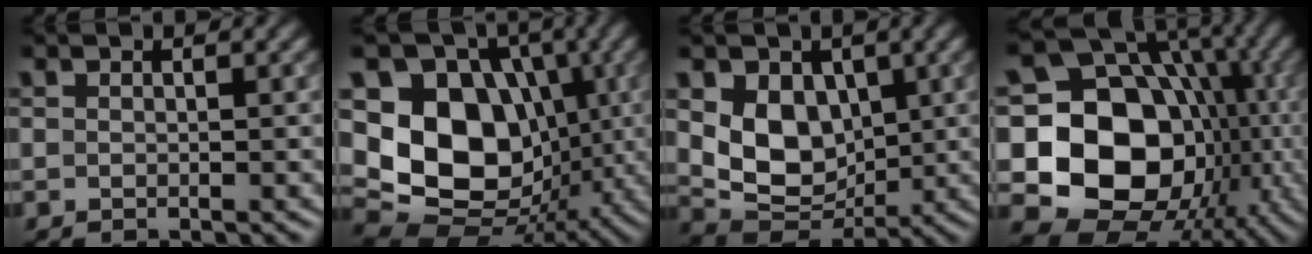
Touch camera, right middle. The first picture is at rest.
{"total": 12.3, "force": [0.4, 9.6, 7.6], "torque": [-0.130, -0.015, -0.006]}
{"total": 6.8, "force": [1.2, 5.1, 4.4], "torque": [-0.083, -0.017, 0.023]}
{"total": 17.9, "force": [-2.5, 14.7, 9.8], "torque": [-0.148, -0.017, -0.048]}